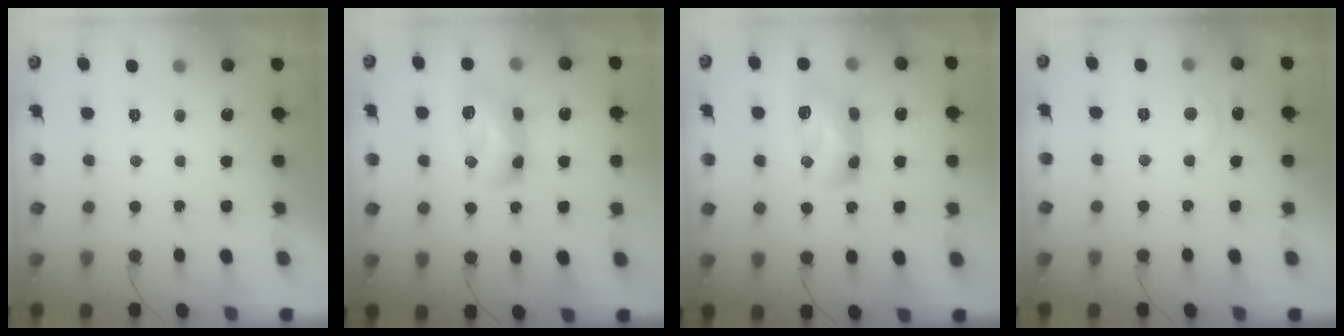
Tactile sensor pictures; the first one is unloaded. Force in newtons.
{"total": 12.1, "press": 12.1, "slide": 0.6}
{"total": 12.1, "press": 12.1, "slide": 0.6}
{"total": 5.9, "press": 5.8, "slide": 0.8}